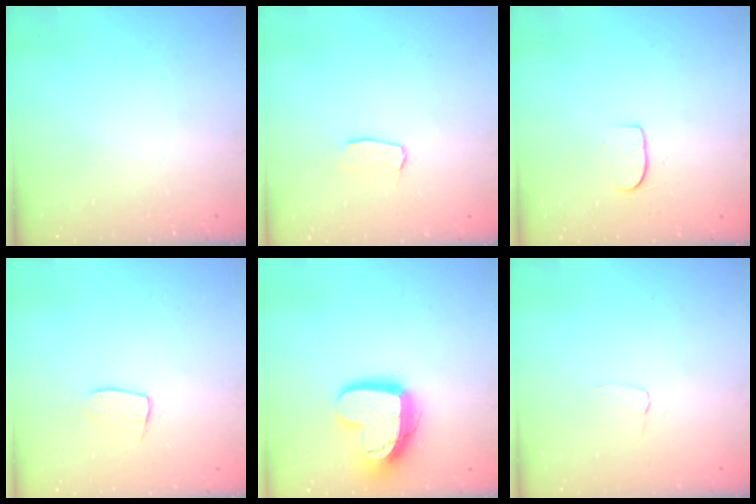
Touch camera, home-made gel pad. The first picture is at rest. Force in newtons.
{"total": 3.7, "press": 3.7, "slide": 0.3}
{"total": 6.6, "press": 6.6, "slide": 0.7}
{"total": 7.4, "press": 7.4, "slide": 0.4}
{"total": 16.2, "press": 16.1, "slide": 1.3}
{"total": 2.6, "press": 2.6, "slide": 0.2}